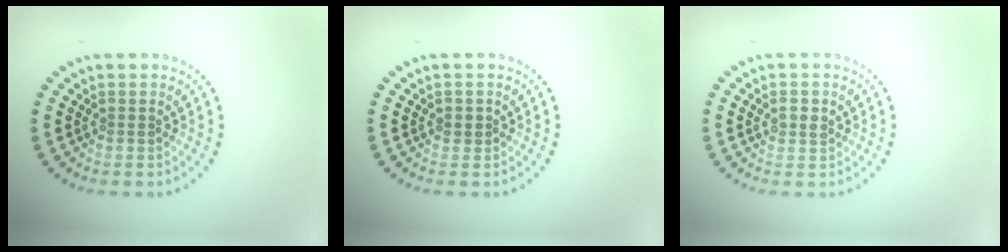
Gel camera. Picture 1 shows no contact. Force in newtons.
{"total": 0.9, "press": 0.9, "slide": 0.2}
{"total": 1.6, "press": 1.4, "slide": 0.7}